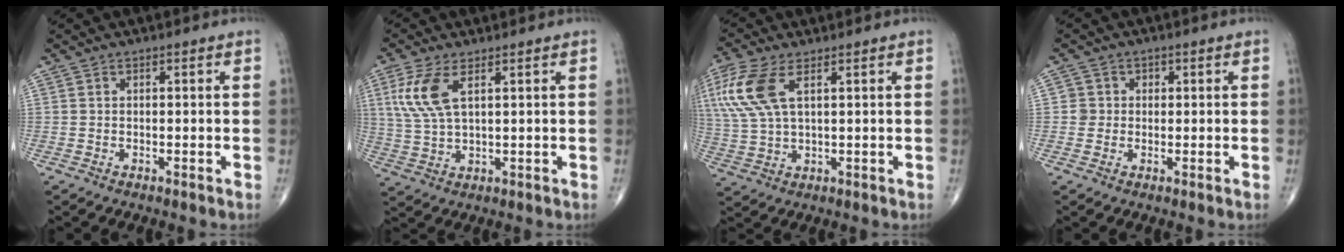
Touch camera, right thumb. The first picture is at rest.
{"total": 8.0, "force": [3.0, 3.2, 6.7], "torque": [-0.162, -0.003, 0.067]}
{"total": 11.3, "force": [4.4, 4.8, 9.2], "torque": [-0.237, 0.003, 0.093]}
{"total": 2.5, "force": [0.1, 2.5, 0.0], "torque": [0.024, 0.007, -0.002]}